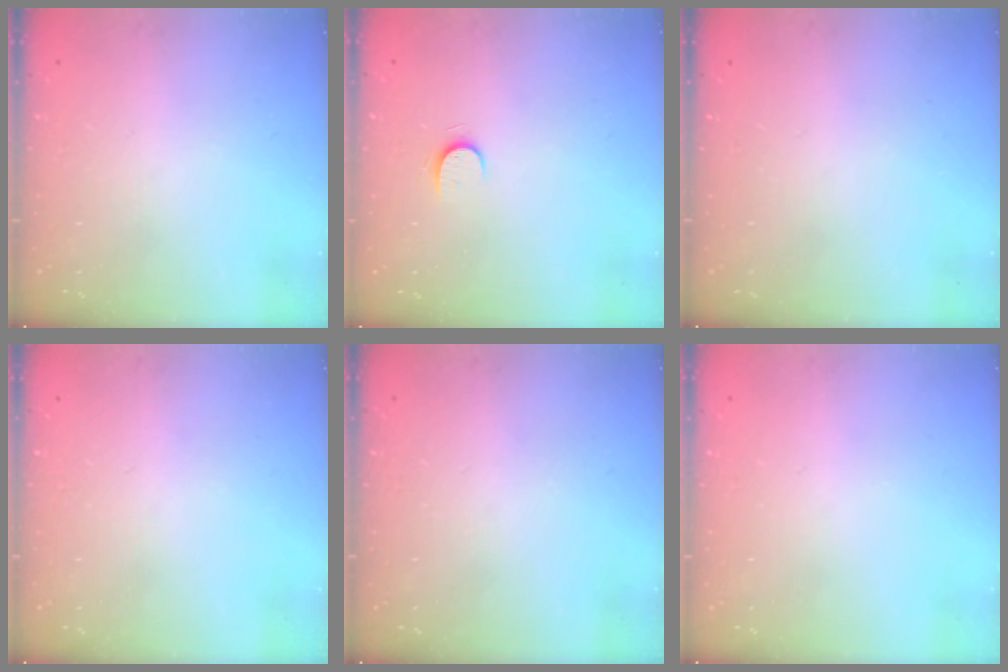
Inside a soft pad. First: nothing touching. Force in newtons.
{"total": 5.2, "press": 5.2, "slide": 0.6}
{"total": 0.0}
{"total": 0.0}
{"total": 0.0}
{"total": 0.0}